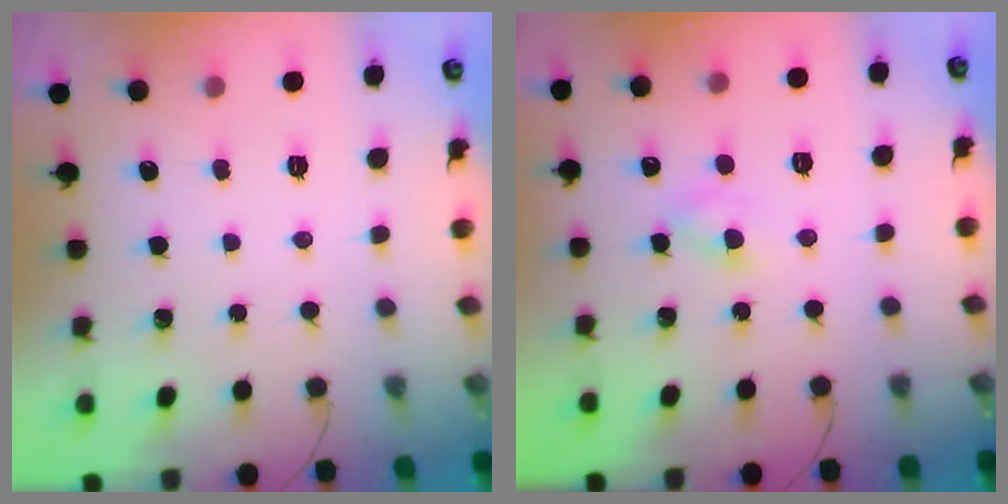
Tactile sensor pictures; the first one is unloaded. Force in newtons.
{"total": 2.6, "press": 2.3, "slide": 1.1}